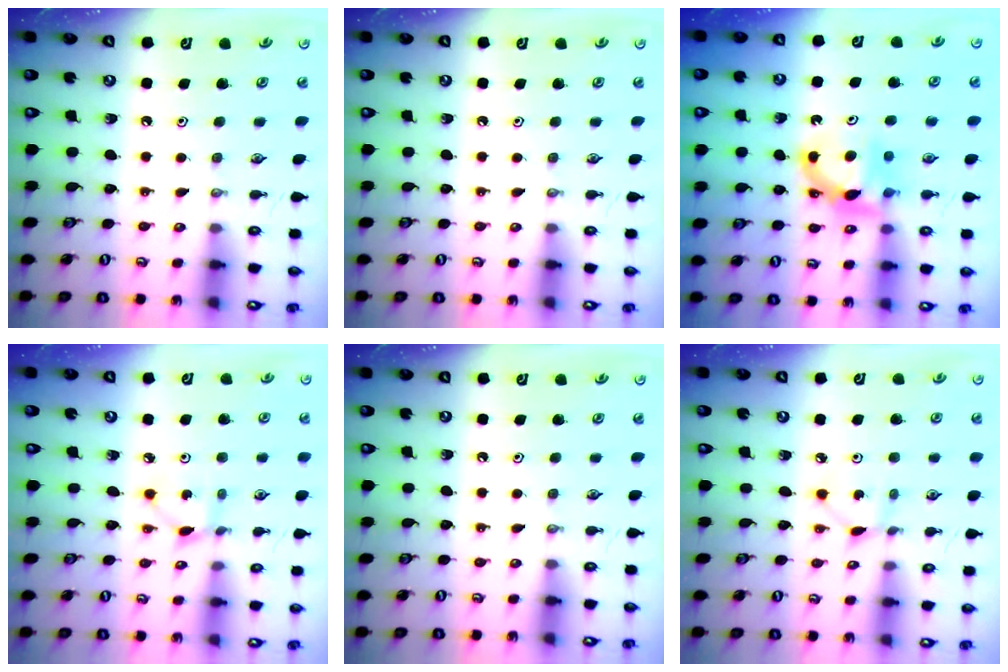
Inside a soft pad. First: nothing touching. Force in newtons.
{"total": 0.0}
{"total": 7.9, "press": 7.8, "slide": 0.5}
{"total": 2.1, "press": 2.1, "slide": 0.2}
{"total": 0.0}
{"total": 2.3, "press": 2.2, "slide": 0.3}